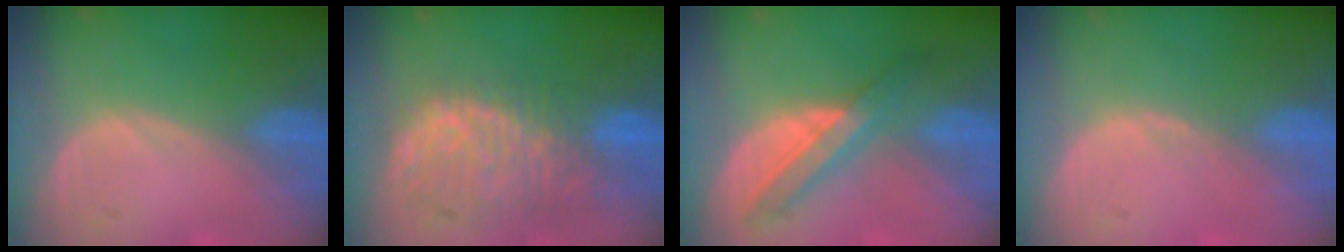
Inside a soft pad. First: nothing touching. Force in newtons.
{"total": 11.1, "press": 9.6, "slide": 5.6}
{"total": 5.9, "press": 5.9, "slide": 0.4}
{"total": 0.5, "press": 0.5, "slide": 0.1}